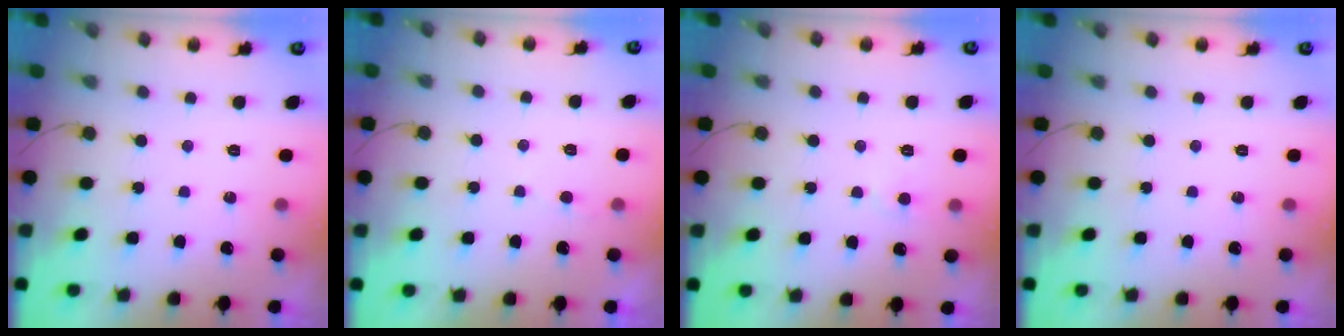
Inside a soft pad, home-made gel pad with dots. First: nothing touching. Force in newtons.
{"total": 2.1, "press": 2.1, "slide": 0.2}
{"total": 4.3, "press": 4.3, "slide": 0.5}
{"total": 0.0}